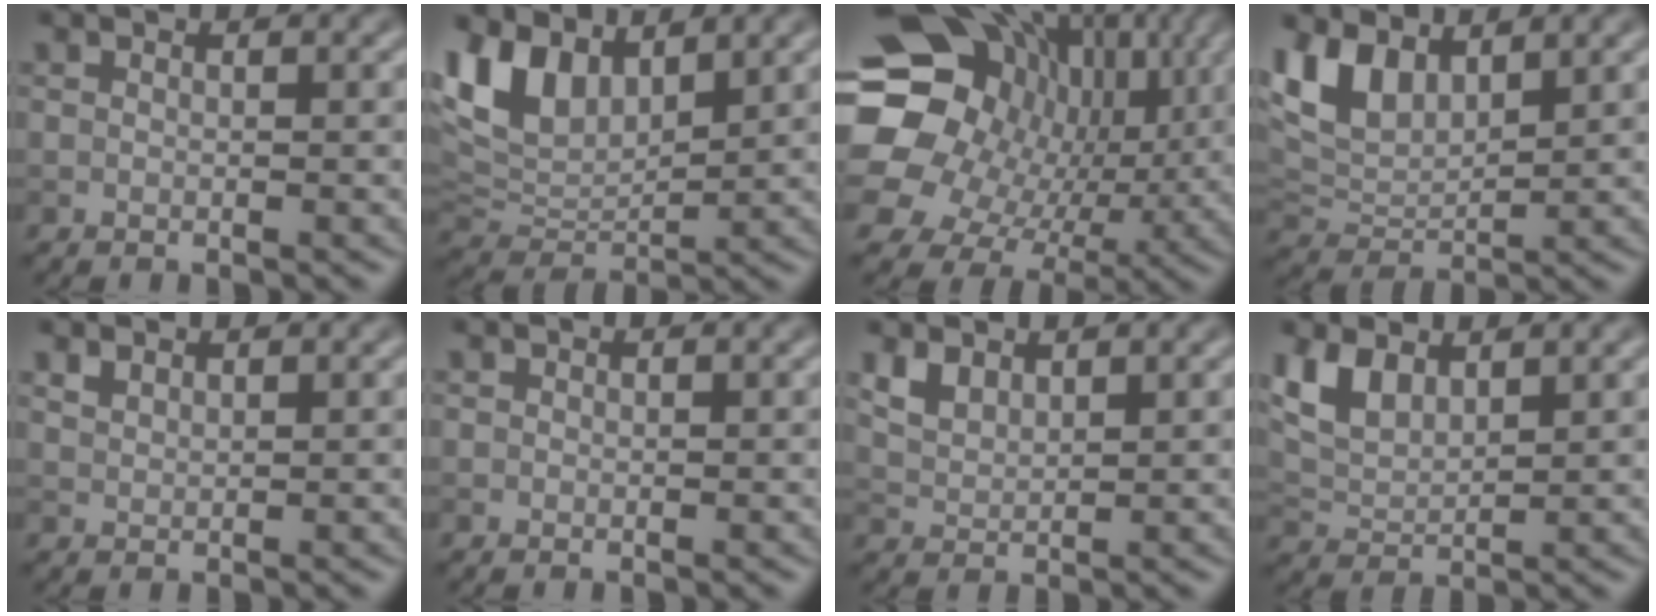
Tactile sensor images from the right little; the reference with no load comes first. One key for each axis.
{"total": 6.9, "fx": 3.8, "fy": 3.9, "fz": 4.2, "tx": -0.090, "ty": -0.001, "tz": 0.075}
{"total": 18.9, "fx": 4.0, "fy": 16.3, "fz": 8.8, "tx": -0.176, "ty": 0.018, "tz": 0.067}
{"total": 5.7, "fx": 3.3, "fy": 3.1, "fz": 3.5, "tx": -0.075, "ty": -0.001, "tz": 0.063}
{"total": 1.1, "fx": 0.9, "fy": 0.5, "fz": 0.3, "tx": -0.011, "ty": 0.000, "tz": 0.023}
{"total": 0.0}
{"total": 2.5, "fx": 1.7, "fy": 1.4, "fz": 1.2, "tx": -0.033, "ty": -0.002, "tz": 0.040}
{"total": 4.1, "fx": 2.3, "fy": 2.2, "fz": 2.5, "tx": -0.061, "ty": 0.000, "tz": 0.050}